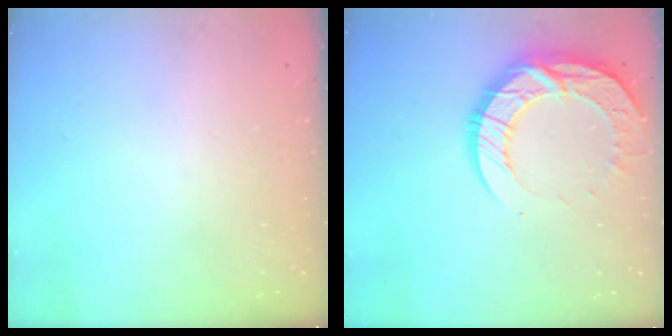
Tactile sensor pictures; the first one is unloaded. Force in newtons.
{"total": 15.4, "press": 15.4, "slide": 1.2}